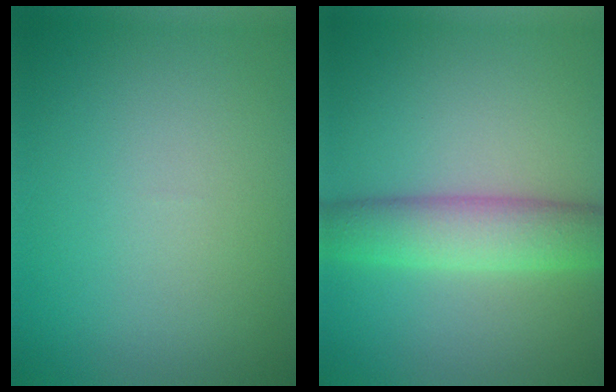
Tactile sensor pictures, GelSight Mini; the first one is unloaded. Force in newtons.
{"total": 5.0, "press": 5.0, "slide": 0.2}